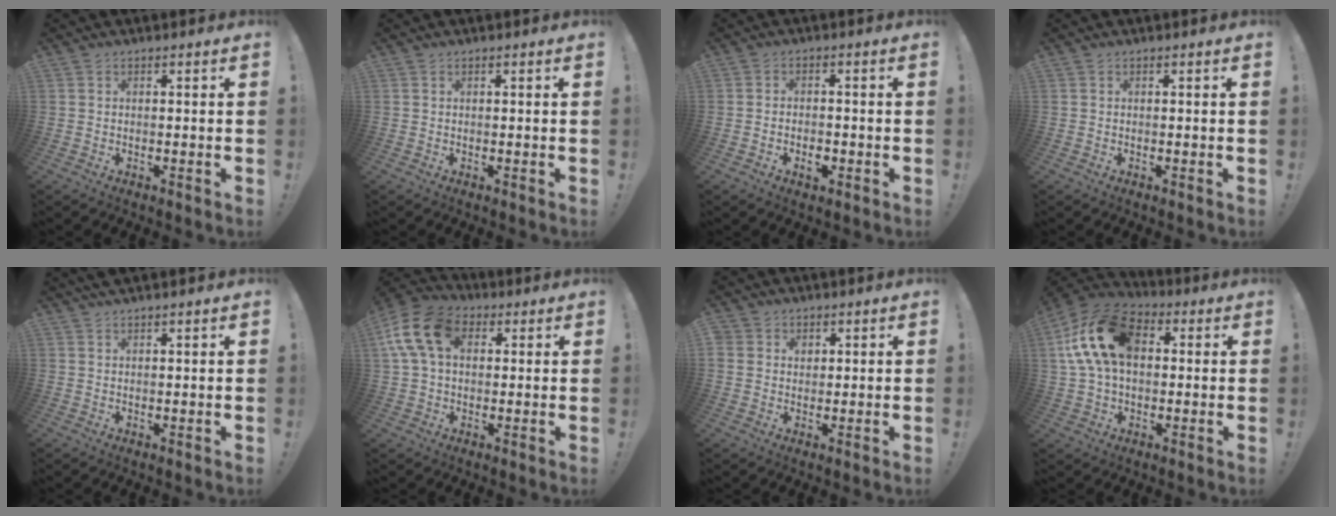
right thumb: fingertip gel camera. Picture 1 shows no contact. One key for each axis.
{"total": 0.0}
{"total": 3.6, "fx": -1.8, "fy": 2.2, "fz": 2.2, "tx": -0.020, "ty": 0.007, "tz": -0.031}
{"total": 0.0}
{"total": 1.9, "fx": 1.7, "fy": -0.1, "fz": 0.9, "tx": -0.018, "ty": -0.005, "tz": 0.030}
{"total": 14.9, "fx": 4.2, "fy": 10.0, "fz": 10.2, "tx": -0.199, "ty": 0.004, "tz": 0.082}
{"total": 3.1, "fx": 1.4, "fy": 2.8, "fz": 0.6, "tx": -0.014, "ty": -0.003, "tz": 0.027}
{"total": 18.5, "fx": 3.7, "fy": 12.3, "fz": 13.3, "tx": -0.240, "ty": 0.008, "tz": 0.070}